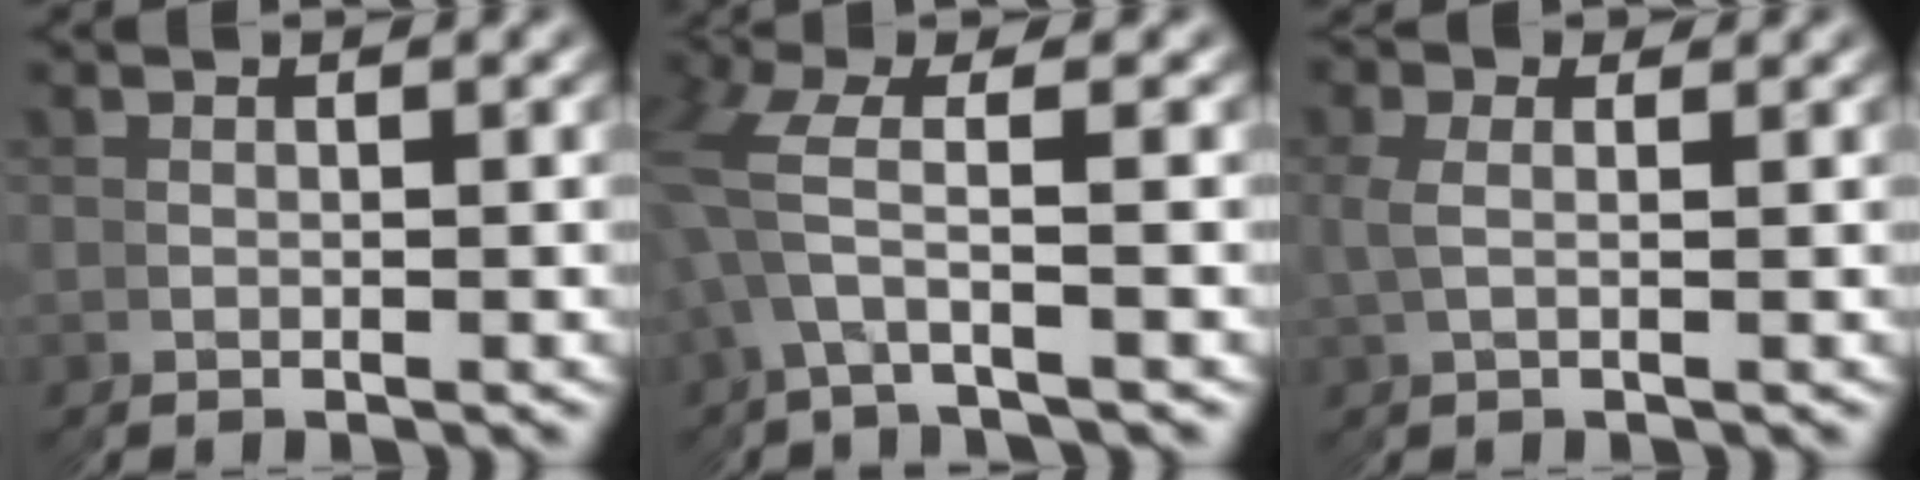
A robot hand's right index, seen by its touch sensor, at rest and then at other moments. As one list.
[{"total": 2.3, "force": [1.5, 0.8, 1.6], "torque": [-0.061, 0.012, 0.029]}, {"total": 1.1, "force": [1.0, -0.1, -0.4], "torque": [0.001, 0.007, 0.013]}]